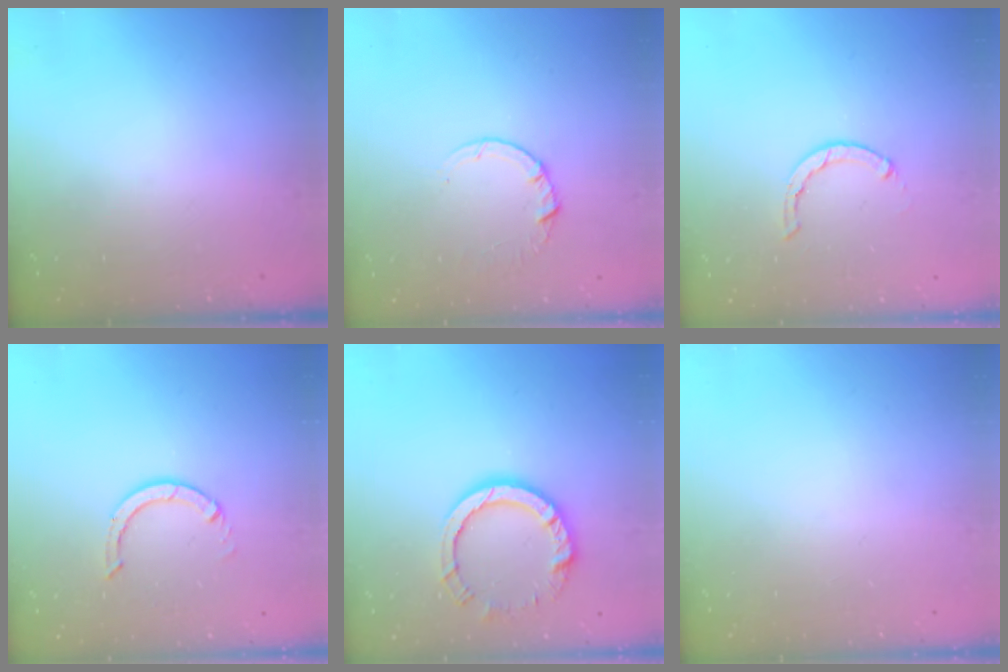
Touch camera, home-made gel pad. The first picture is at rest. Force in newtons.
{"total": 3.7, "press": 3.7, "slide": 0.5}
{"total": 1.2, "press": 1.2, "slide": 0.2}
{"total": 3.9, "press": 3.8, "slide": 0.3}
{"total": 10.8, "press": 10.7, "slide": 1.0}
{"total": 0.0}